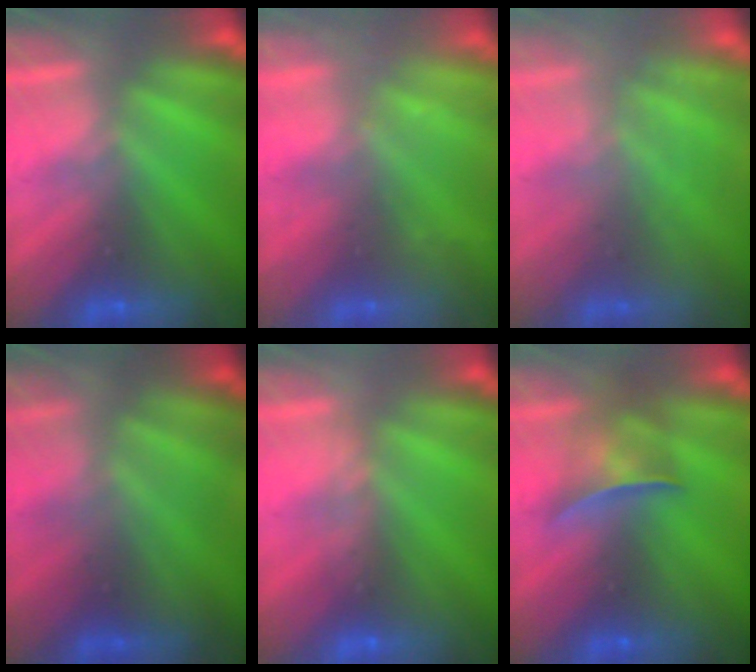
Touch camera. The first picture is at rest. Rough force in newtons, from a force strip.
{"total": 2.3}
{"total": 2.9}
{"total": 4.6}
{"total": 3.6}
{"total": 8.4}